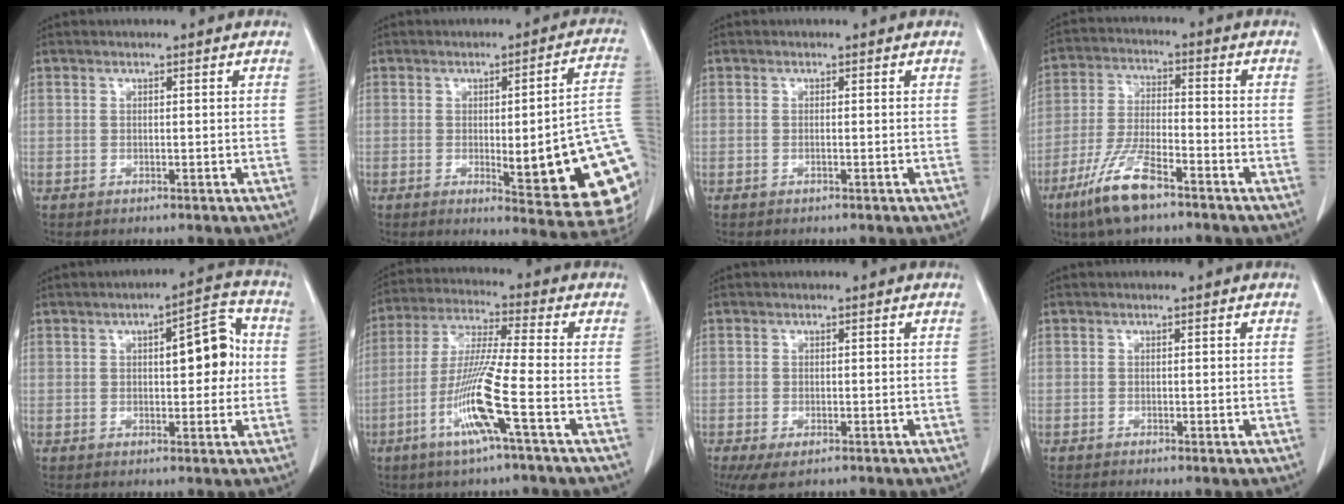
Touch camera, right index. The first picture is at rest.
{"total": 20.3, "force": [-3.0, 3.5, 19.8], "torque": [-0.160, 0.004, -0.021]}
{"total": 0.0}
{"total": 10.0, "force": [-6.6, 2.0, 7.3], "torque": [-0.153, -0.019, -0.127]}
{"total": 8.2, "force": [0.9, 2.8, 7.6], "torque": [-0.096, 0.026, 0.011]}
{"total": 11.6, "force": [-4.5, -1.1, 10.6], "torque": [-0.215, -0.013, -0.093]}
{"total": 4.5, "force": [-2.9, 1.8, 3.0], "torque": [-0.055, -0.013, -0.045]}
{"total": 0.6, "force": [-0.3, 0.0, 0.5], "torque": [-0.008, -0.001, -0.007]}